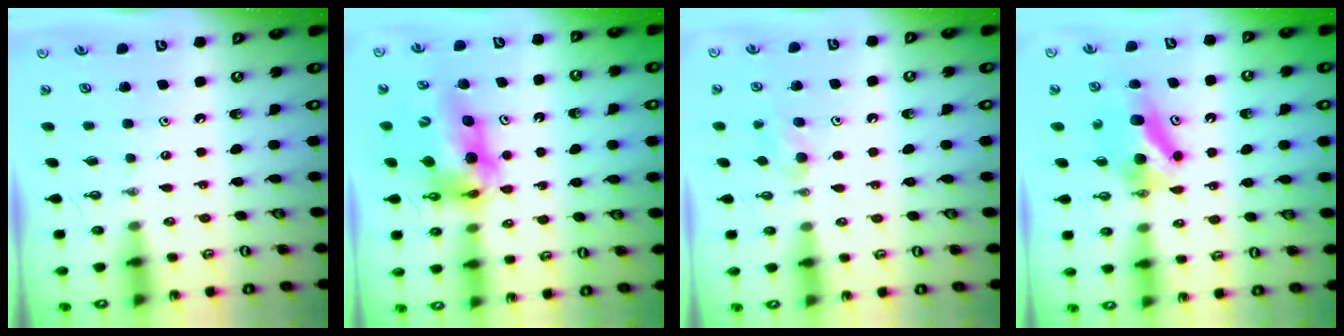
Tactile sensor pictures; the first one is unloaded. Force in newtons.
{"total": 11.7, "press": 11.6, "slide": 1.0}
{"total": 6.8, "press": 6.7, "slide": 0.8}
{"total": 7.3, "press": 6.8, "slide": 2.7}